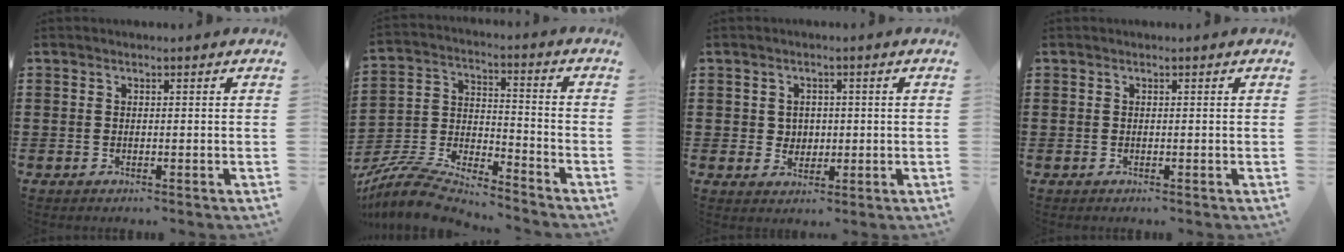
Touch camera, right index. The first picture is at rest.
{"total": 7.0, "force": [-6.7, 1.1, 1.9], "torque": [-0.058, -0.008, -0.138]}
{"total": 2.4, "force": [0.6, 2.3, 0.7], "torque": [-0.022, 0.012, 0.007]}
{"total": 0.0}